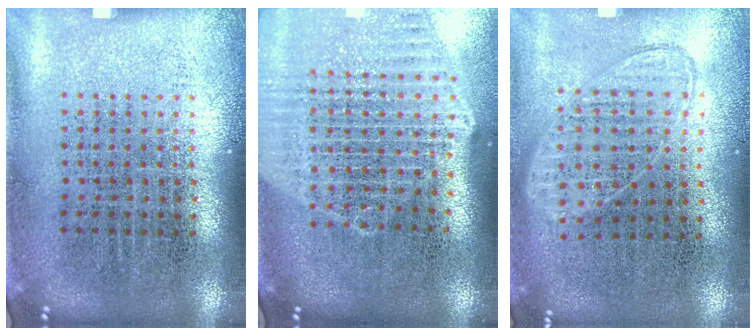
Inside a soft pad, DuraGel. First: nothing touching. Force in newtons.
{"total": 2.7, "press": 2.3, "slide": 1.5}
{"total": 0.9, "press": 0.8, "slide": 0.3}